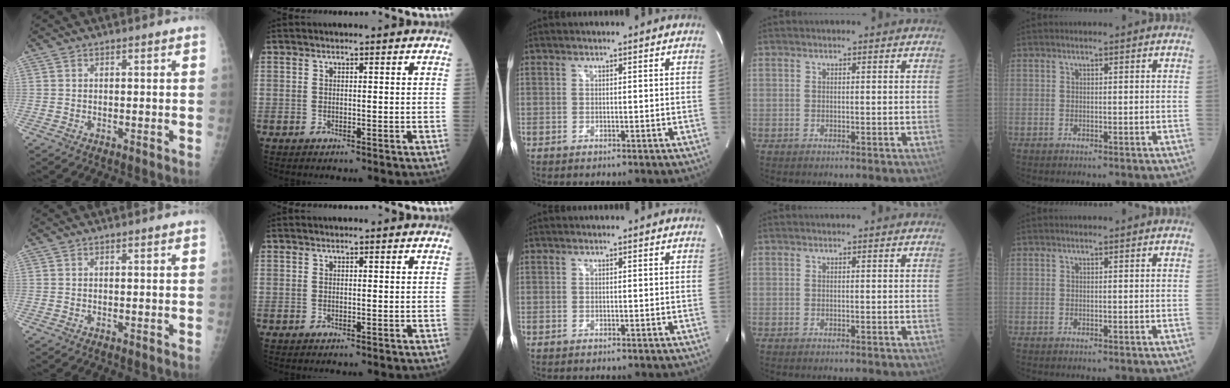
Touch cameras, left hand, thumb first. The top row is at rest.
{}